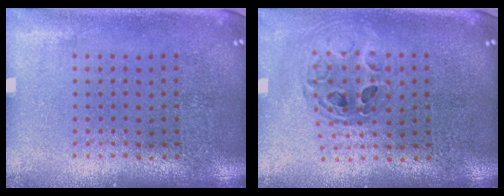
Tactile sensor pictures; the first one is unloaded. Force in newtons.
{"total": 0.7, "press": 0.7, "slide": 0.1}